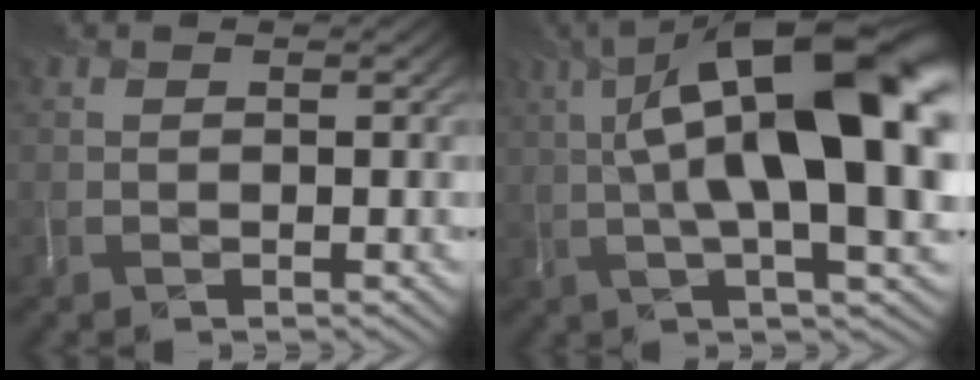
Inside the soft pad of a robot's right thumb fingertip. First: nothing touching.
{"total": 19.3, "force": [3.6, 6.2, 17.9], "torque": [-0.288, 0.038, 0.071]}